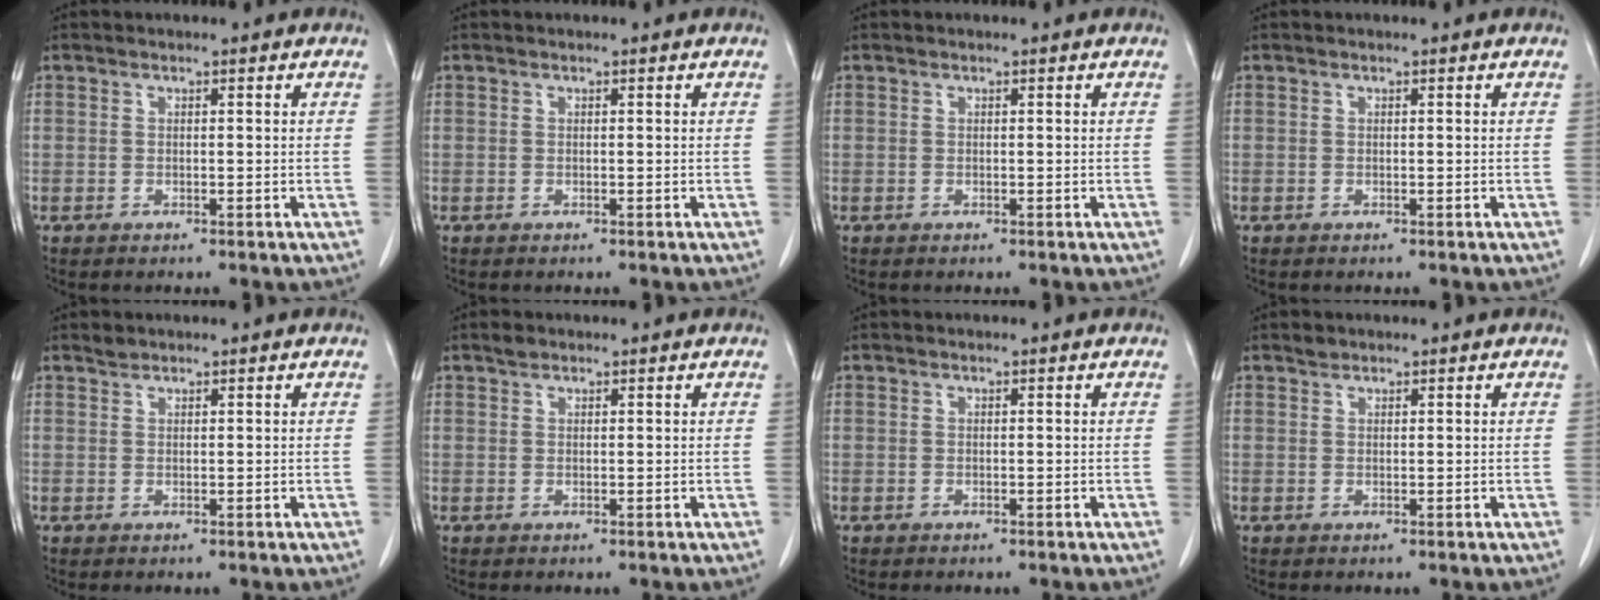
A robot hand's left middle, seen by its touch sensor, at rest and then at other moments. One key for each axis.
{"total": 0.0}
{"total": 0.0}
{"total": 0.0}
{"total": 0.8, "fx": 0.8, "fy": 0.2, "fz": 0.0, "tx": -0.004, "ty": 0.000, "tz": 0.016}
{"total": 1.0, "fx": 0.8, "fy": 0.5, "fz": 0.3, "tx": -0.008, "ty": 0.004, "tz": 0.014}
{"total": 0.0}
{"total": 0.8, "fx": 0.7, "fy": 0.4, "fz": 0.1, "tx": -0.004, "ty": 0.000, "tz": 0.013}